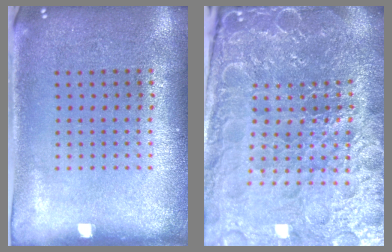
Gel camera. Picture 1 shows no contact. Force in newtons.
{"total": 5.5, "press": 5.1, "slide": 2.0}